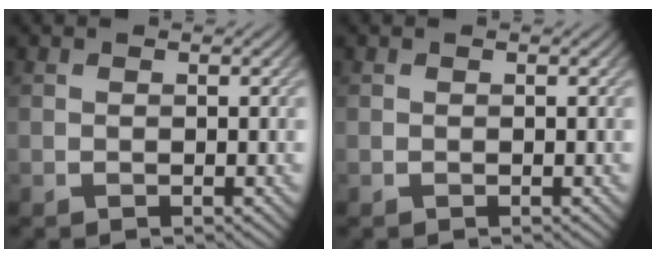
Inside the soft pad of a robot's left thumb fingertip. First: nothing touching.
{"total": 0.0}